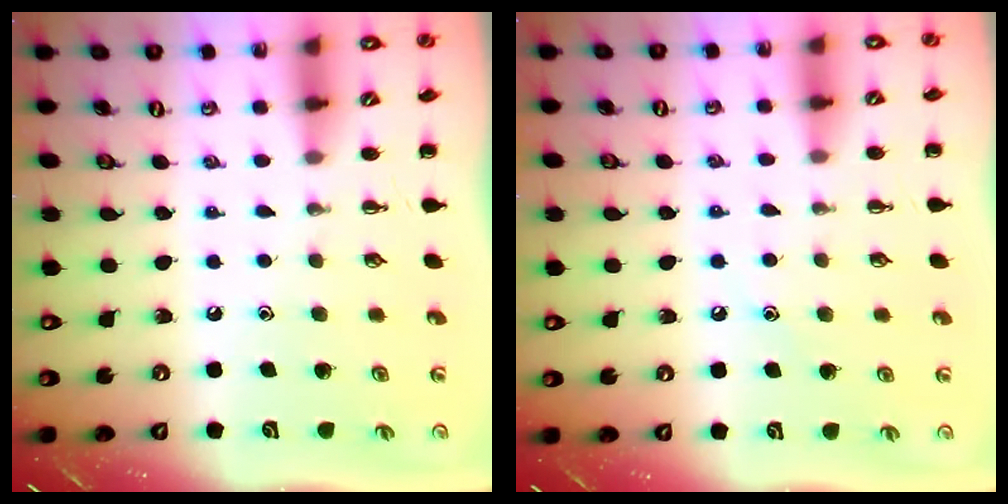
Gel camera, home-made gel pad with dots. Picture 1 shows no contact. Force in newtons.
{"total": 7.0, "press": 6.8, "slide": 1.6}